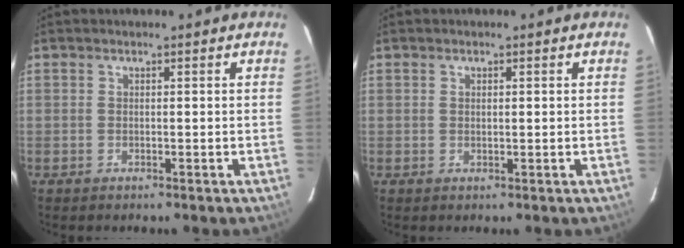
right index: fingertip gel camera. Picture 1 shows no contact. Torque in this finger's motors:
{"motor_torque": [0.00, -0.01, -0.09, -0.01]}